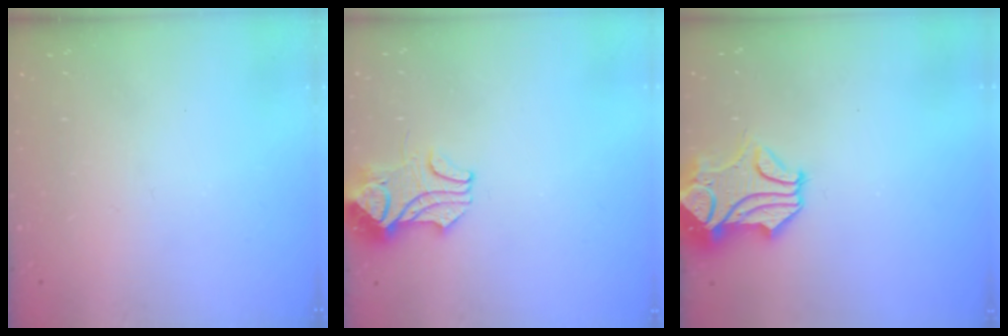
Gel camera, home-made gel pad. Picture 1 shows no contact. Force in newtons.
{"total": 2.1, "press": 1.9, "slide": 0.9}
{"total": 2.0, "press": 1.5, "slide": 1.3}